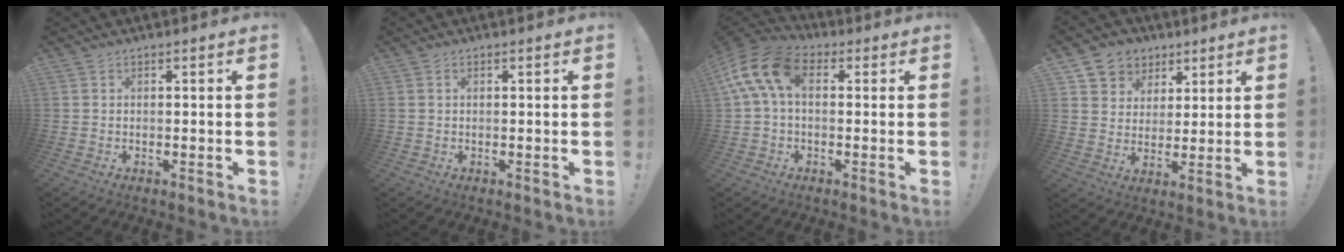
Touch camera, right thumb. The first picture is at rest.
{"total": 0.6, "force": [0.2, 0.5, 0.3], "torque": [-0.013, 0.005, 0.004]}
{"total": 13.6, "force": [3.2, 7.5, 10.8], "torque": [-0.213, 0.002, 0.060]}
{"total": 7.8, "force": [3.4, 6.9, 1.1], "torque": [-0.013, -0.025, 0.071]}